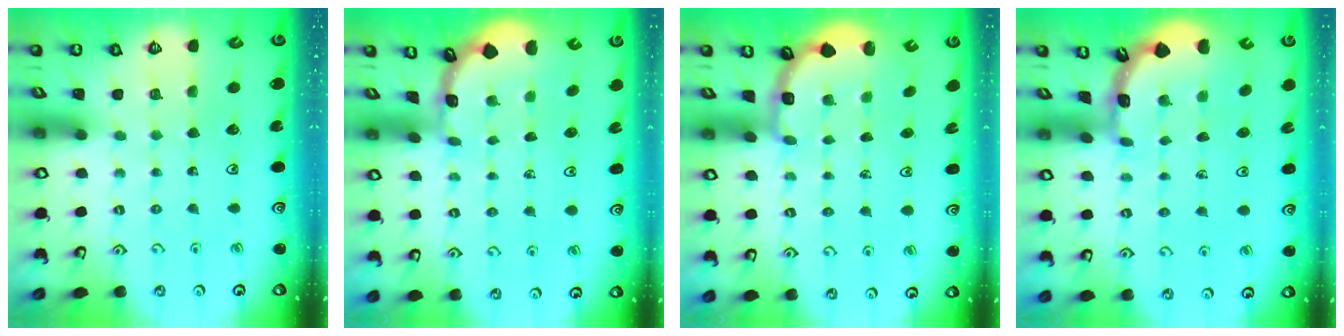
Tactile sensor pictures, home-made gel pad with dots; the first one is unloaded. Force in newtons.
{"total": 1.1, "press": 1.1, "slide": 0.2}
{"total": 2.8, "press": 2.5, "slide": 1.4}
{"total": 1.7, "press": 1.6, "slide": 0.1}